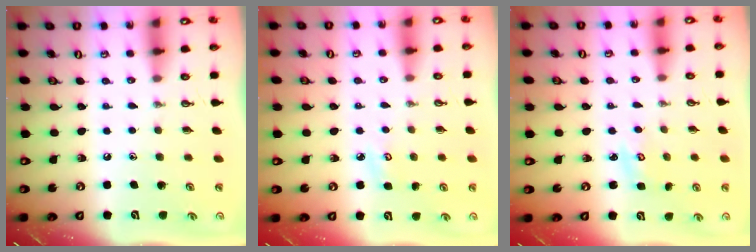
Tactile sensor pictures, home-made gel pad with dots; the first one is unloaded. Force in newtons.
{"total": 3.4, "press": 3.4, "slide": 0.3}
{"total": 2.7, "press": 2.7, "slide": 0.3}